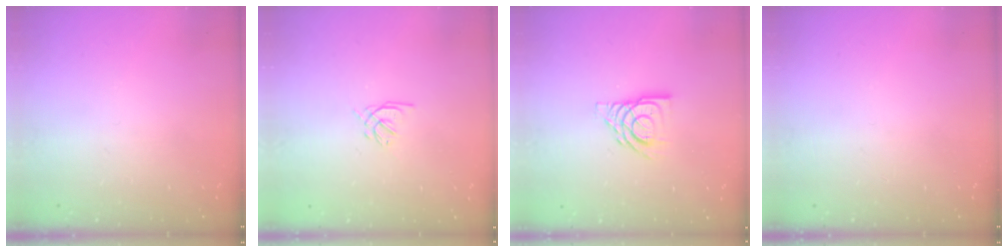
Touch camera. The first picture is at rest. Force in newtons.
{"total": 1.4, "press": 1.3, "slide": 0.5}
{"total": 11.3, "press": 11.3, "slide": 1.3}
{"total": 0.0}